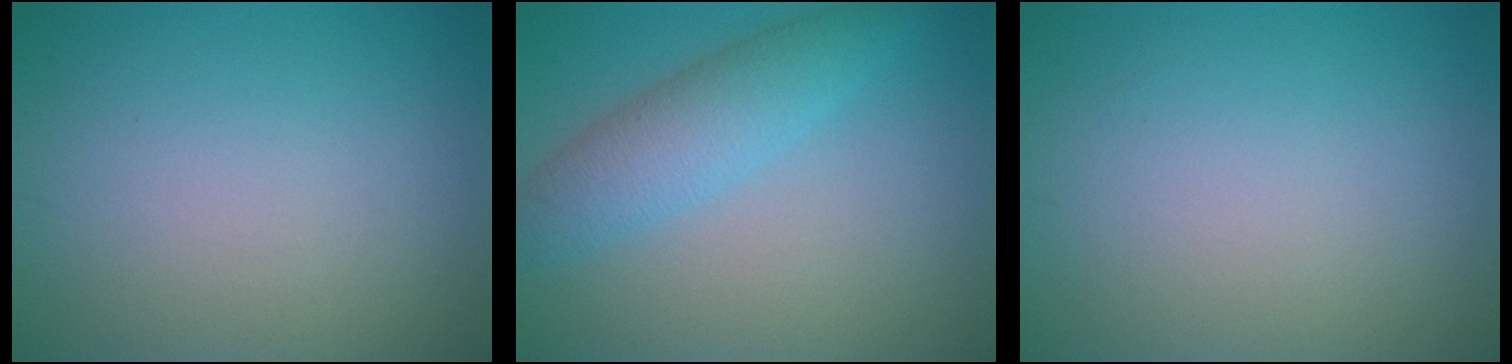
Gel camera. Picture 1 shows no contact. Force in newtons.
{"total": 4.3, "press": 4.3, "slide": 0.1}
{"total": 0.0}